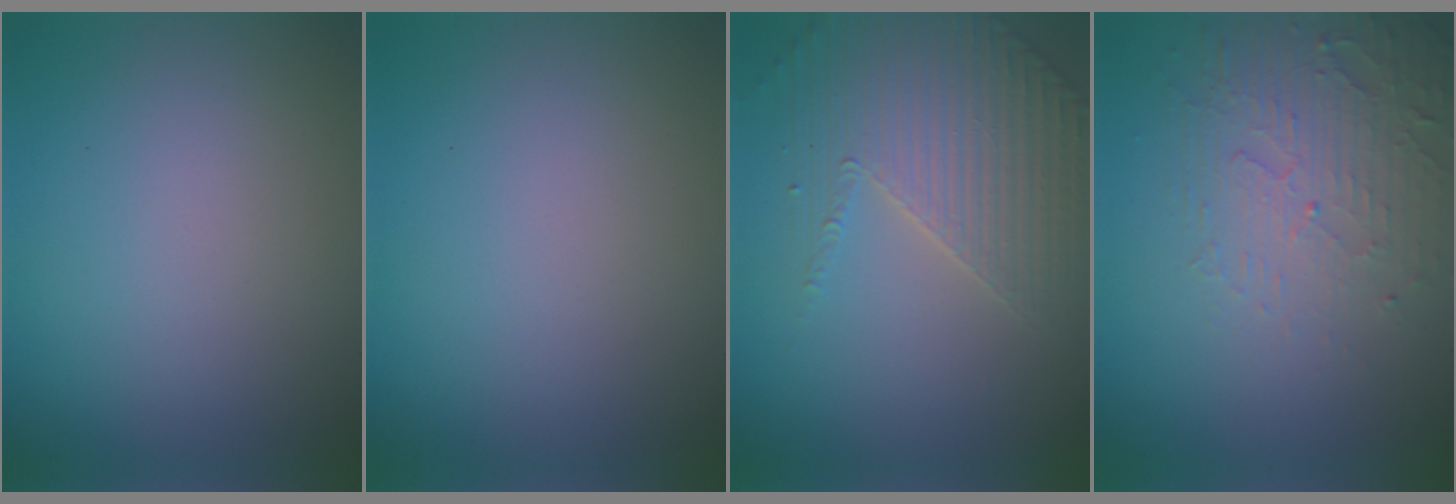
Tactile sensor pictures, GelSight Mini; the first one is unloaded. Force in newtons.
{"total": 0.0}
{"total": 3.8, "press": 3.6, "slide": 1.1}
{"total": 5.0, "press": 3.3, "slide": 3.8}